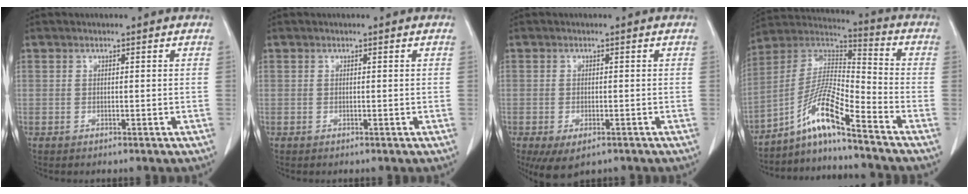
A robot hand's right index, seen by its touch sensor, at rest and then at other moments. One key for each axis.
{"total": 0.0}
{"total": 5.5, "fx": -3.3, "fy": 2.6, "fz": 3.5, "tx": -0.059, "ty": -0.010, "tz": -0.047}
{"total": 10.6, "fx": -7.4, "fy": -0.2, "fz": 7.6, "tx": -0.151, "ty": 0.013, "tz": -0.139}